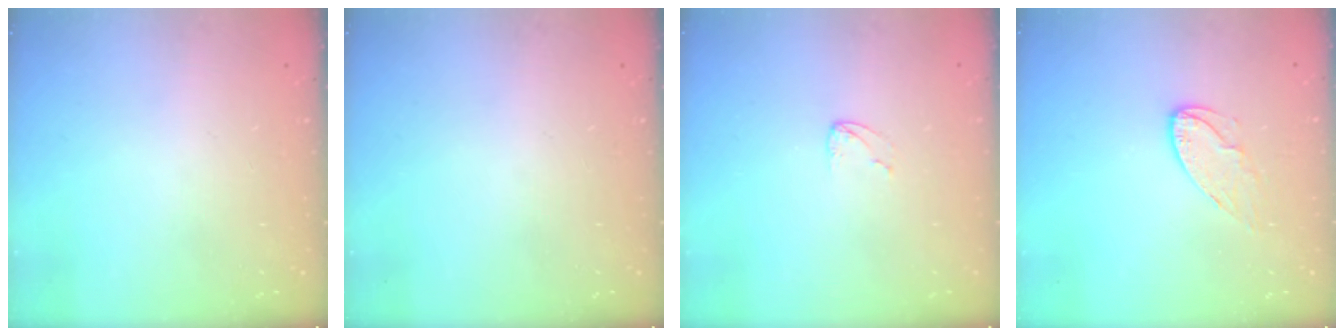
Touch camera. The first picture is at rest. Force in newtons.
{"total": 0.0}
{"total": 3.6, "press": 3.6, "slide": 0.3}
{"total": 7.2, "press": 7.2, "slide": 0.1}